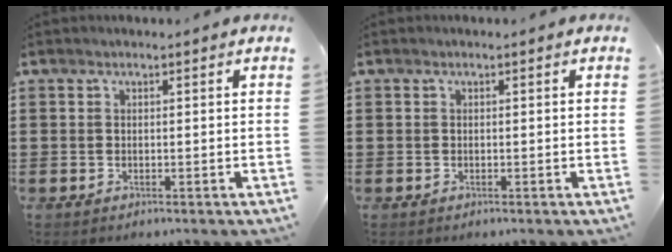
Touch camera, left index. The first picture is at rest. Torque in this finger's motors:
{"motor_torque": [-0.01, 0.01, 0.00, 0.00]}